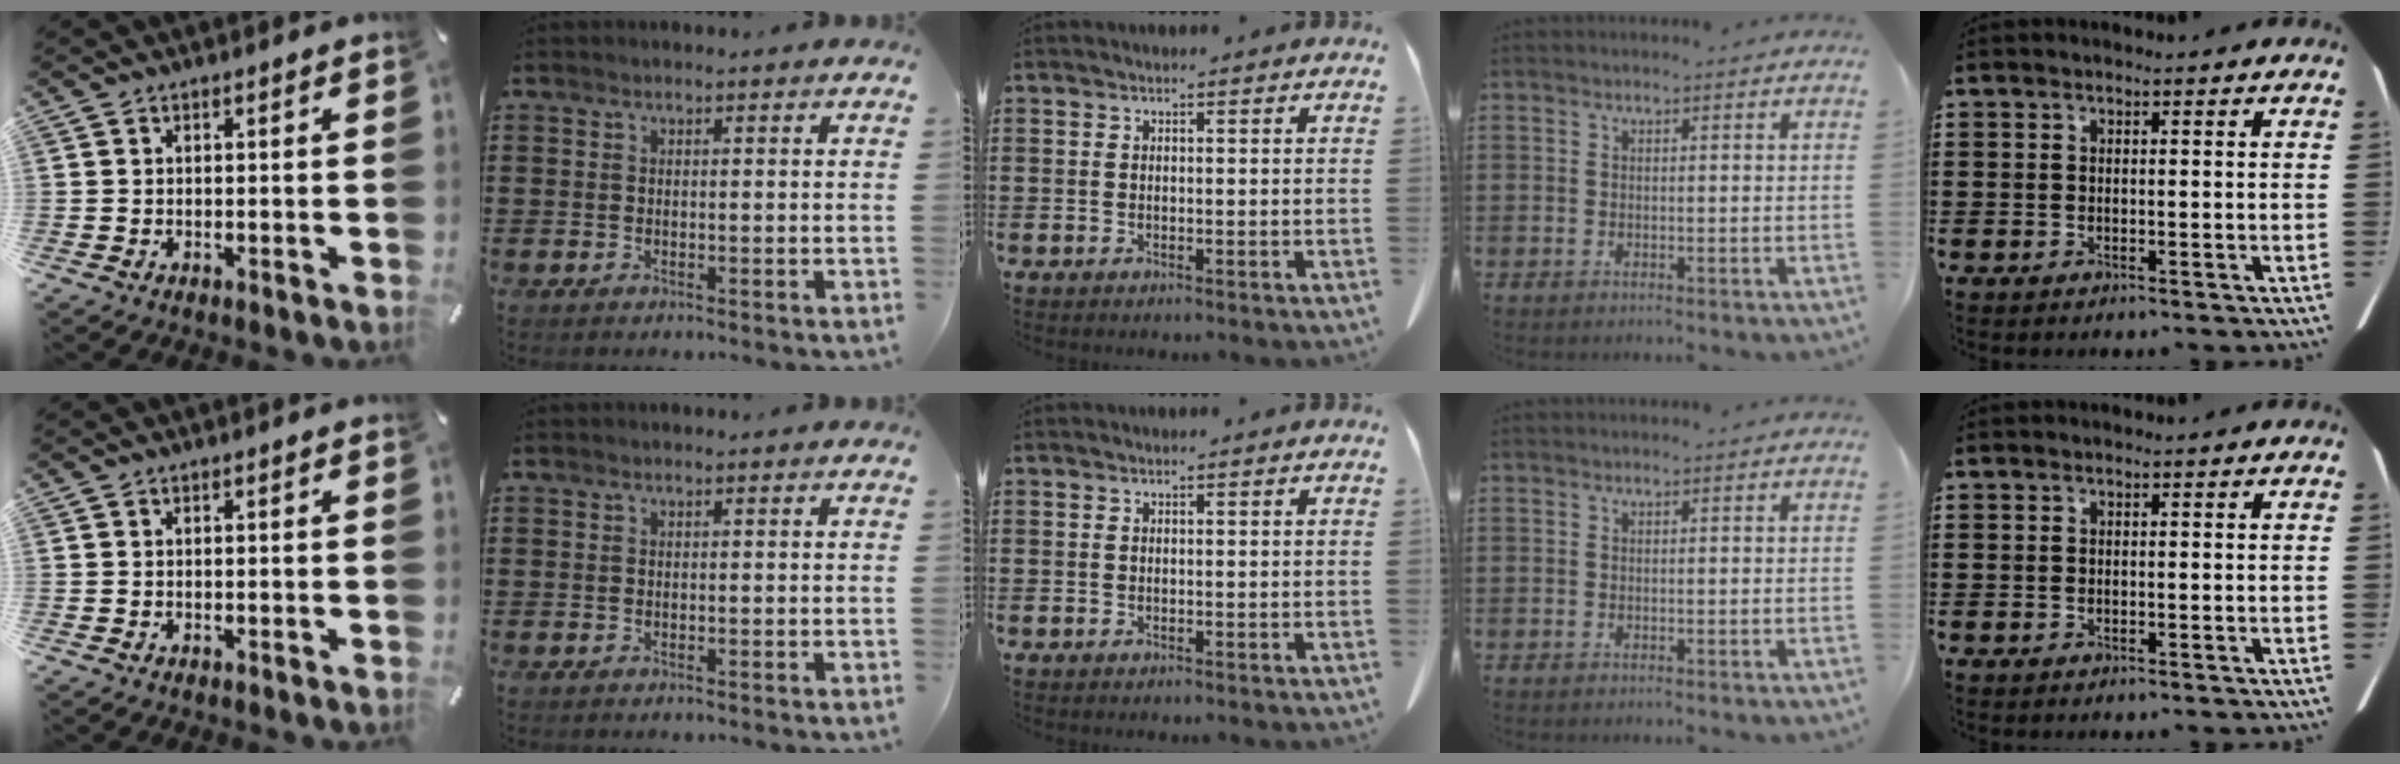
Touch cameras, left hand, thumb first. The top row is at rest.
{}